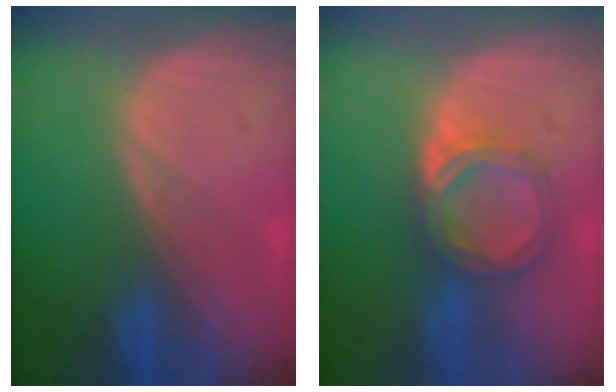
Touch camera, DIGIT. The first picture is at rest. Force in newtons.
{"total": 5.6, "press": 5.3, "slide": 1.9}